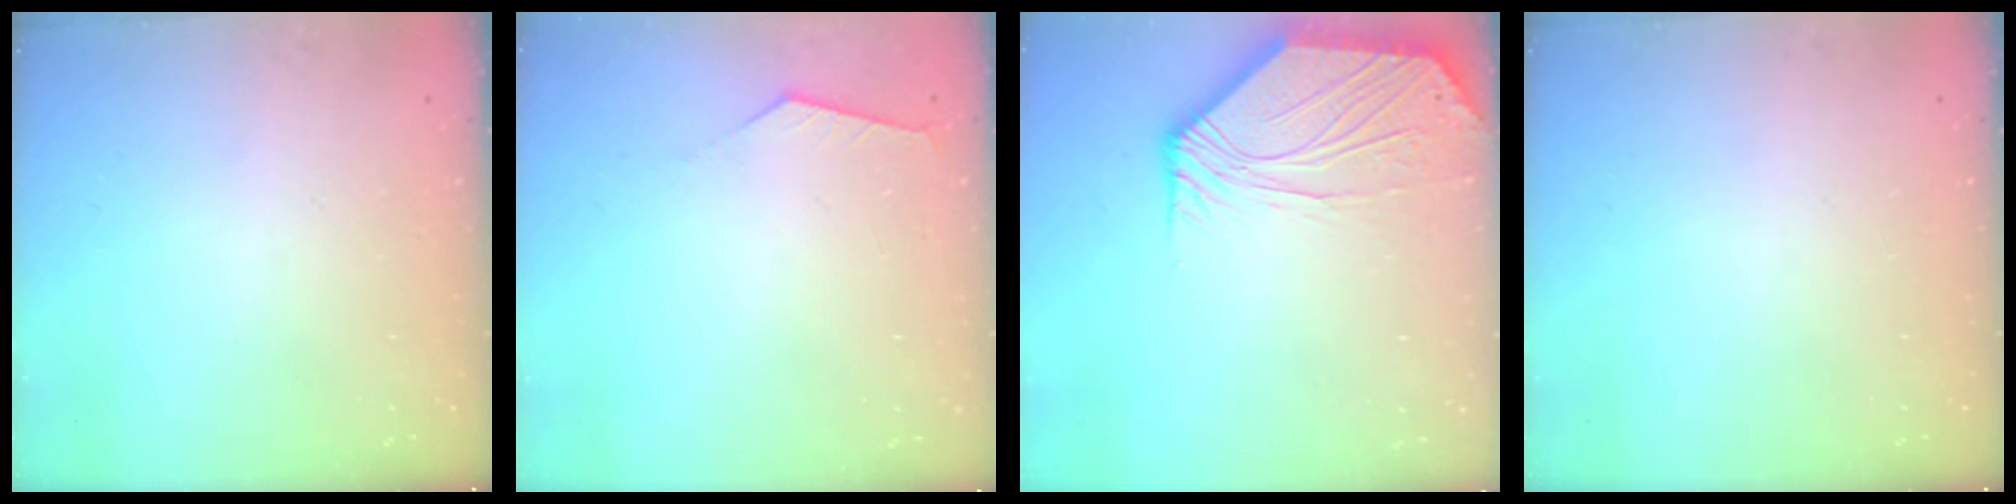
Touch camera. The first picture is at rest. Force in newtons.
{"total": 2.9, "press": 2.9, "slide": 0.5}
{"total": 9.0, "press": 9.0, "slide": 1.2}
{"total": 0.0}